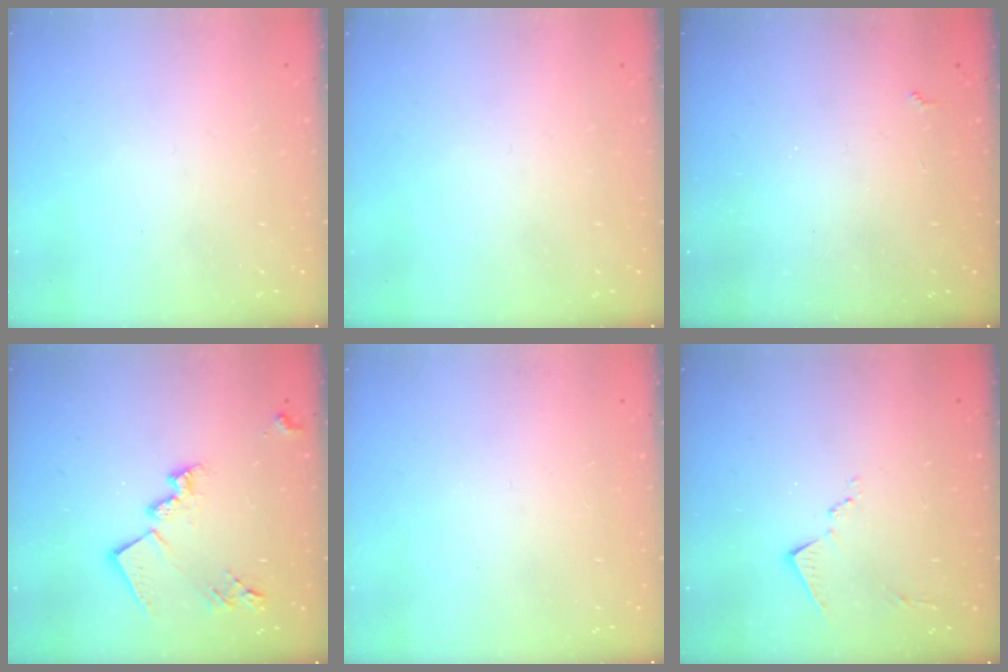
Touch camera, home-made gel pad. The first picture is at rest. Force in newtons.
{"total": 0.0}
{"total": 2.3, "press": 2.2, "slide": 0.4}
{"total": 16.0, "press": 16.0, "slide": 0.9}
{"total": 0.0}
{"total": 8.3, "press": 8.3, "slide": 0.4}